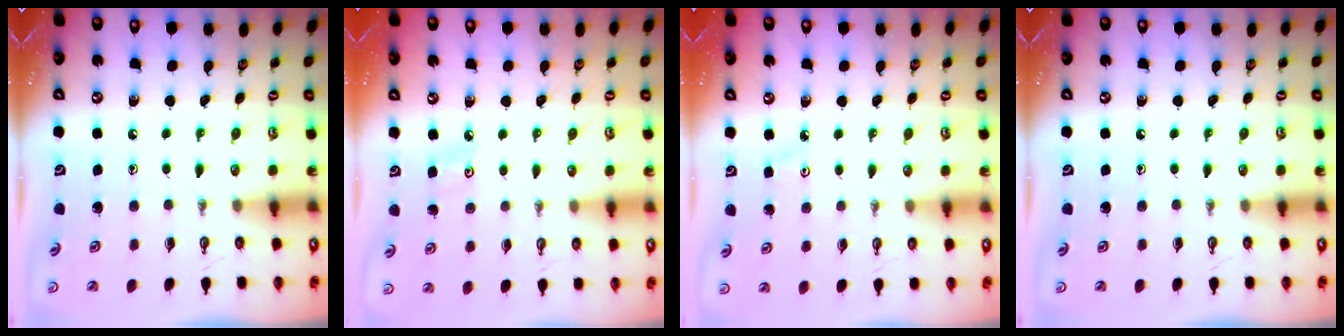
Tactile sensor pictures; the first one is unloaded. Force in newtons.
{"total": 3.9, "press": 3.8, "slide": 0.6}
{"total": 2.6, "press": 2.6, "slide": 0.5}
{"total": 0.0}